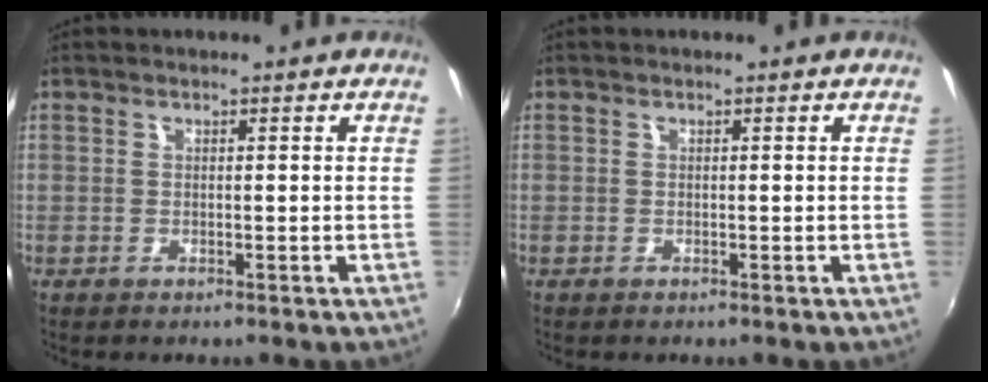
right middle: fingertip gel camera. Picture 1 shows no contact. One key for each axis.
{"total": 0.0}